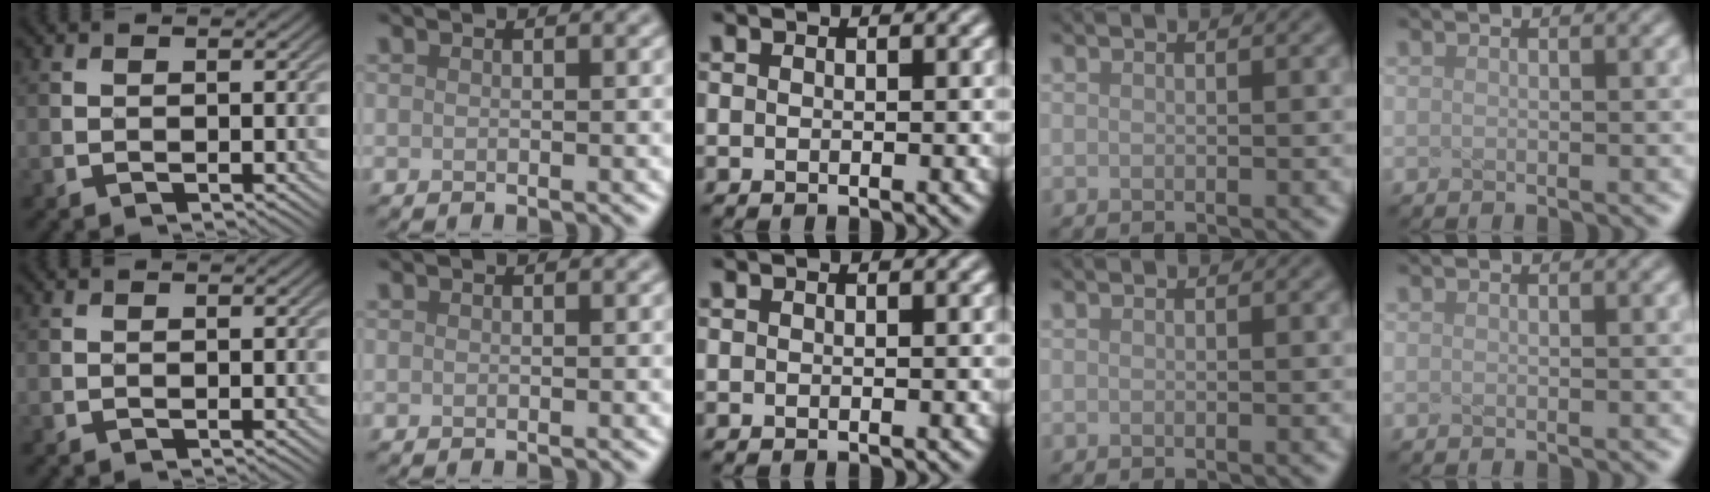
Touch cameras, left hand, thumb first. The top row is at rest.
{}